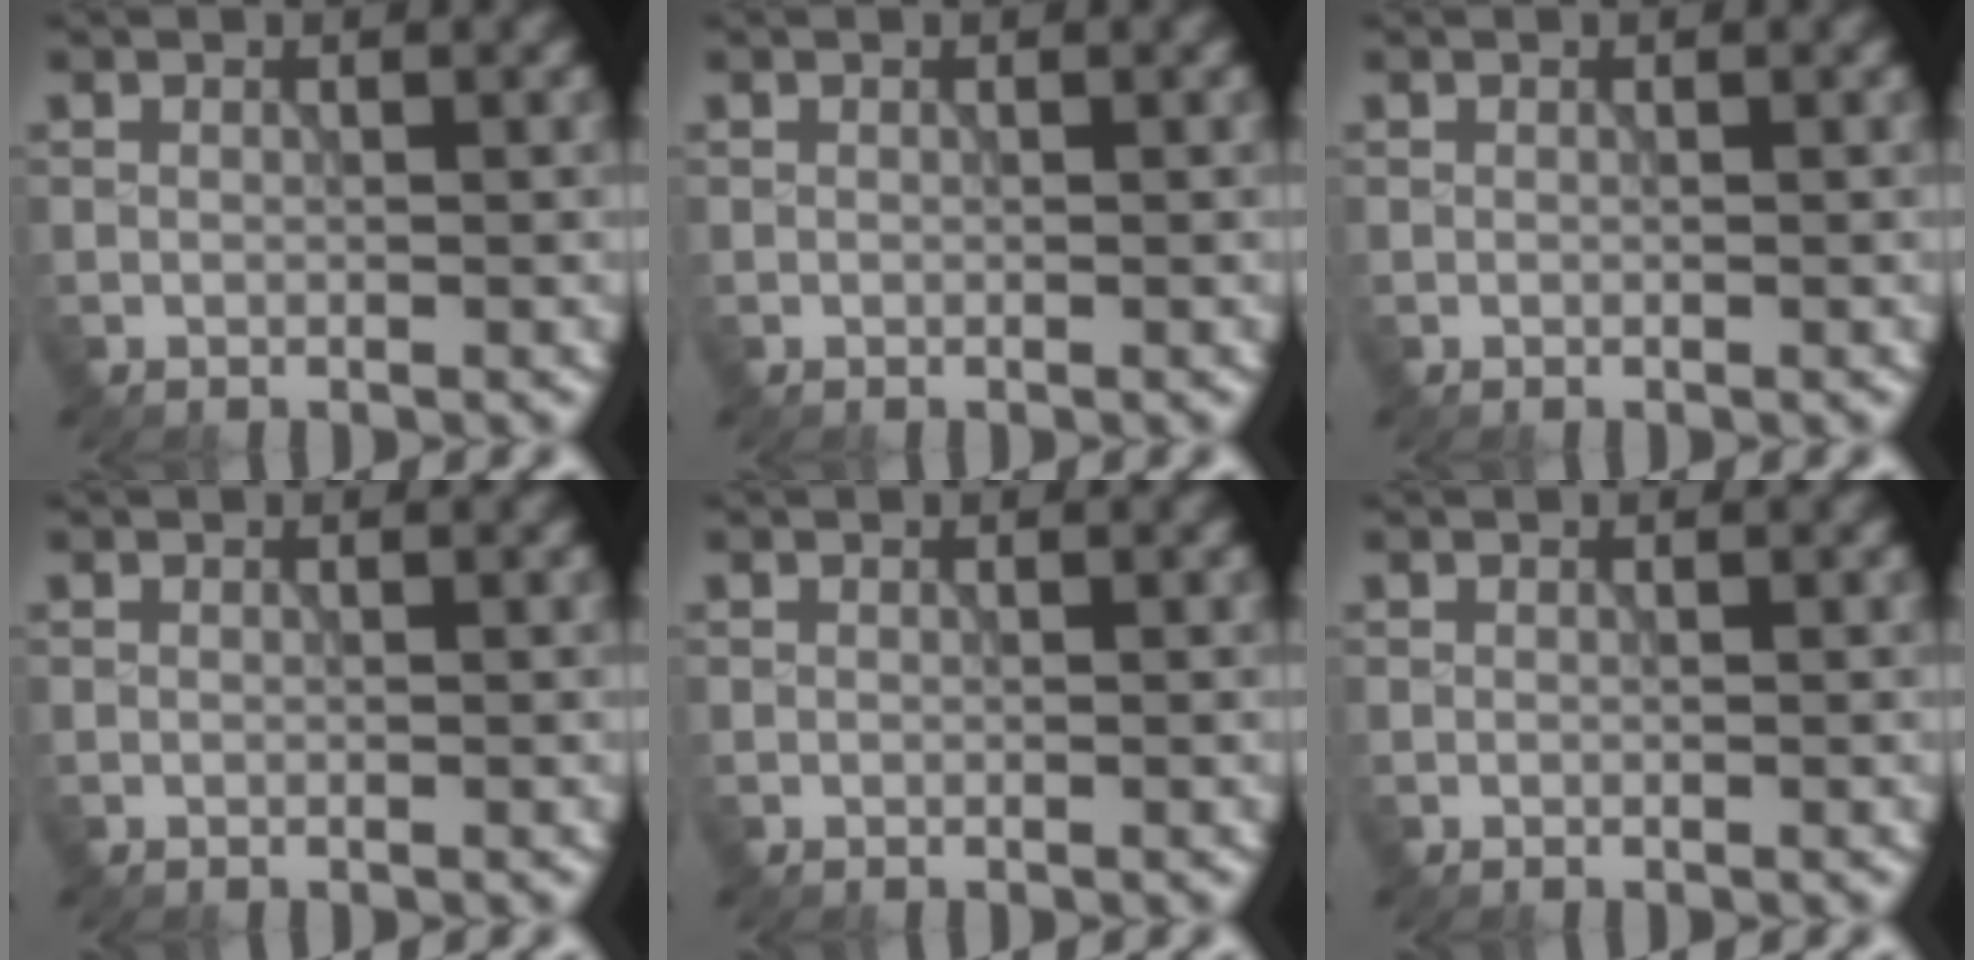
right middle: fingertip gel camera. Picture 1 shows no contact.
{"total": 0.0}
{"total": 0.0}
{"total": 0.0}
{"total": 0.0}
{"total": 0.0}